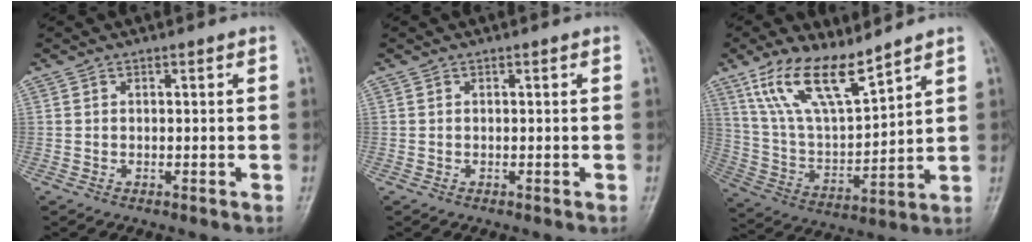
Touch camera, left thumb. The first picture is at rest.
{"total": 0.0}
{"total": 14.5, "force": [10.3, 4.5, 9.2], "torque": [-0.155, -0.051, 0.213]}